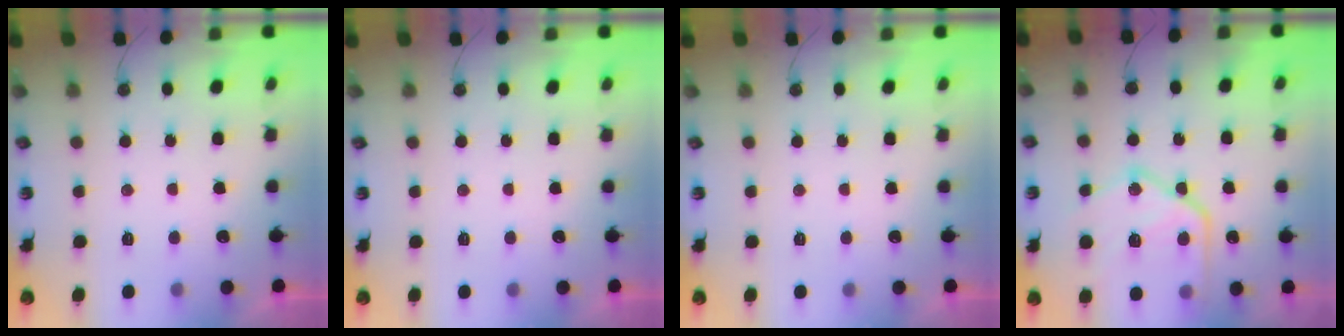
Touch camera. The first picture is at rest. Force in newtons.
{"total": 0.0}
{"total": 0.0}
{"total": 21.2, "press": 21.1, "slide": 1.5}